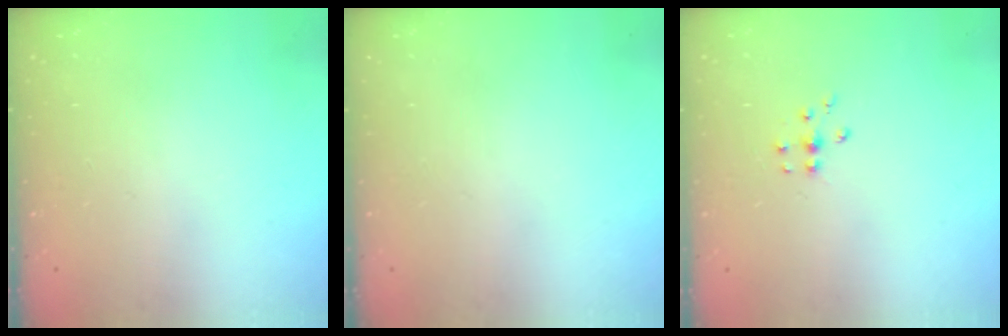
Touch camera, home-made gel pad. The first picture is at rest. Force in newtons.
{"total": 0.0}
{"total": 5.4, "press": 5.3, "slide": 0.7}